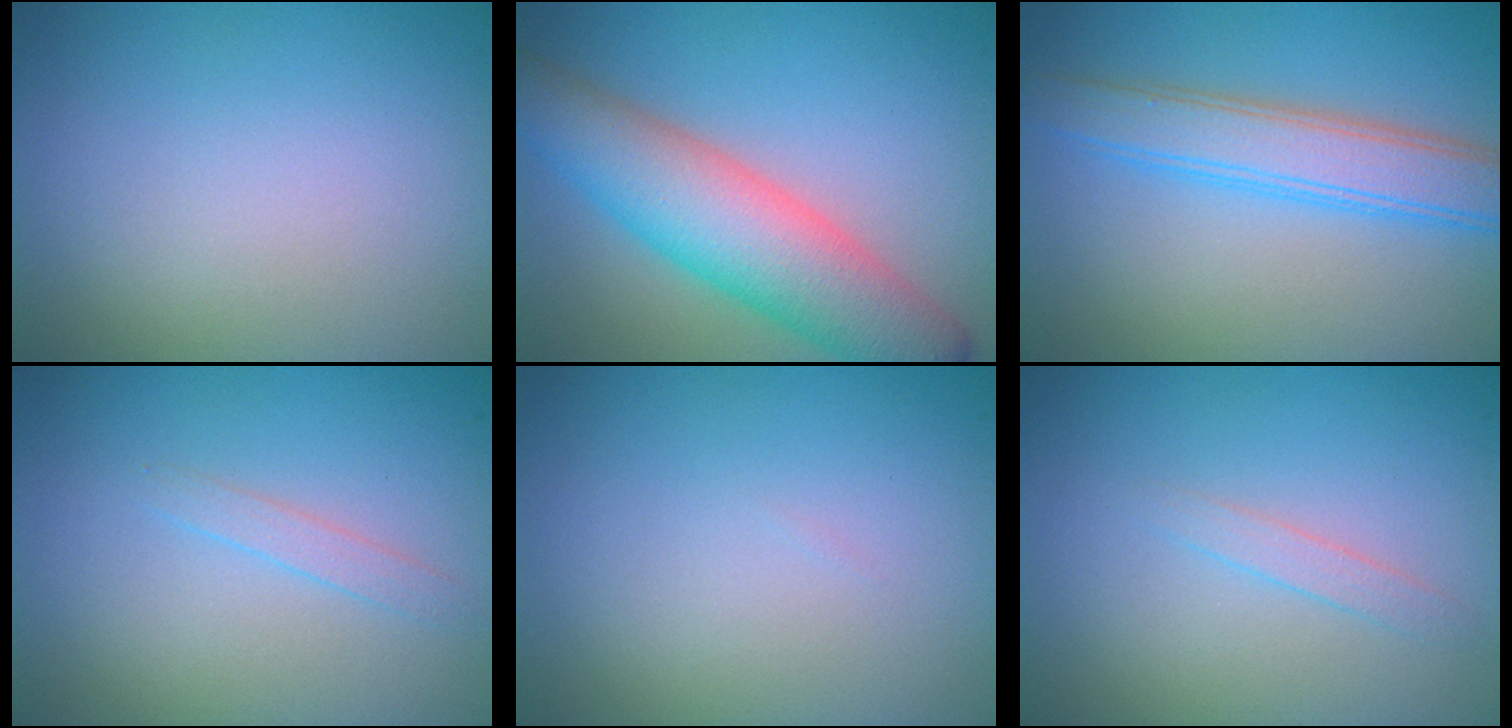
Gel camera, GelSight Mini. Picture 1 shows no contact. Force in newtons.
{"total": 7.5, "press": 7.5, "slide": 0.3}
{"total": 4.6, "press": 4.6, "slide": 0.2}
{"total": 0.9, "press": 0.9, "slide": 0.2}
{"total": 0.0}
{"total": 1.0, "press": 1.0, "slide": 0.1}